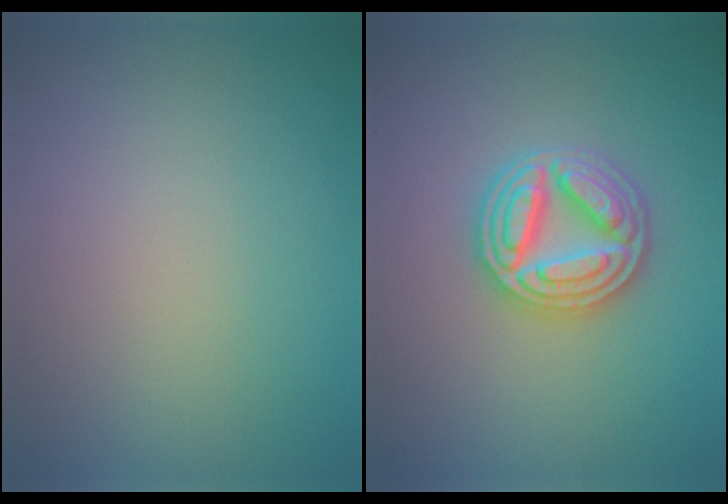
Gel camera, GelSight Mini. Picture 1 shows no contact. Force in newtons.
{"total": 5.0, "press": 4.9, "slide": 0.9}